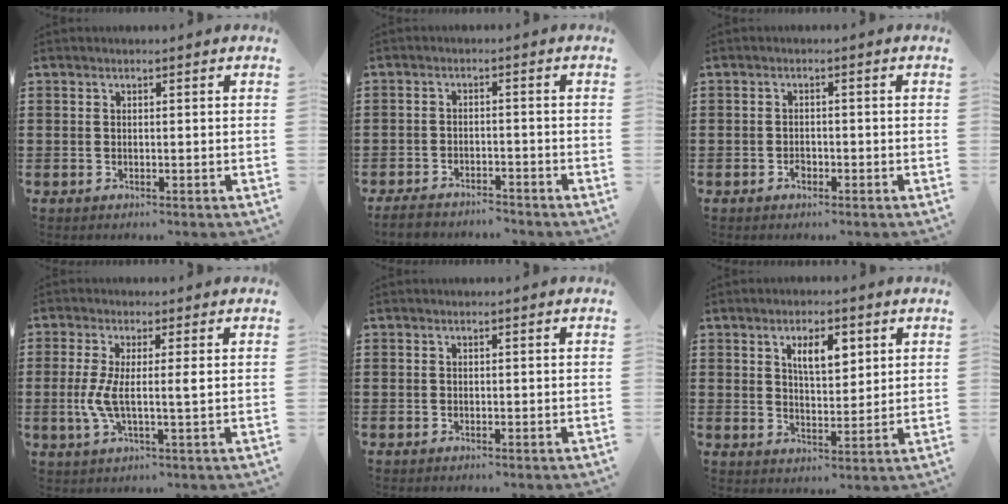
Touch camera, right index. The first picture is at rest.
{"total": 3.5, "force": [-3.4, 0.6, 0.5], "torque": [-0.017, 0.003, -0.072]}
{"total": 1.3, "force": [-0.8, 0.8, 0.6], "torque": [-0.015, -0.003, -0.015]}
{"total": 4.9, "force": [0.1, 0.5, 4.8], "torque": [-0.113, -0.012, -0.008]}
{"total": 0.0}
{"total": 5.6, "force": [2.6, 2.4, 4.3], "torque": [-0.077, 0.004, 0.040]}